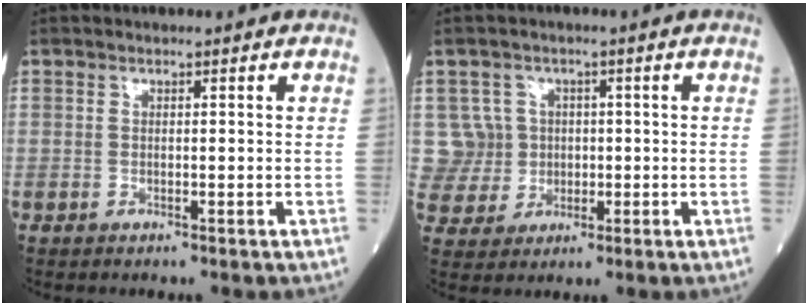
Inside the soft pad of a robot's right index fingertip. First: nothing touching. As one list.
[{"total": 6.1, "force": [0.8, 6.0, -0.1], "torque": [0.006, 0.018, 0.024]}]